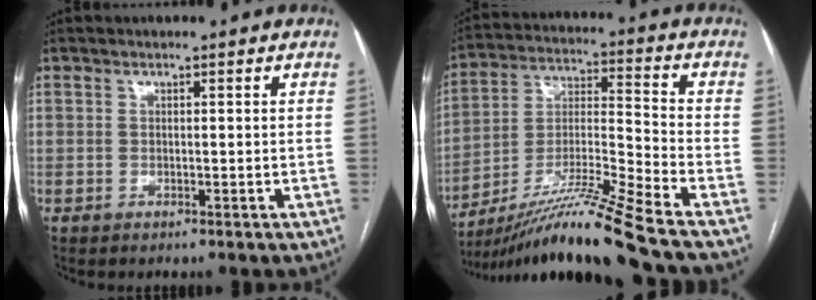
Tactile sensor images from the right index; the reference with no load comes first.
{"total": 17.0, "force": [-13.4, -2.9, 10.1], "torque": [-0.198, -0.014, -0.240]}